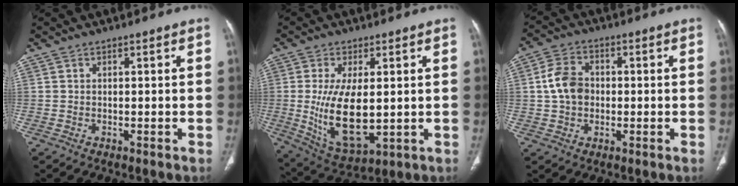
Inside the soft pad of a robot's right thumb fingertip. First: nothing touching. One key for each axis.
{"total": 14.3, "fx": -0.1, "fy": 6.8, "fz": 12.6, "tx": -0.228, "ty": -0.019, "tz": 0.017}
{"total": 7.2, "fx": 0.0, "fy": 5.5, "fz": 4.7, "tx": -0.079, "ty": 0.015, "tz": -0.006}